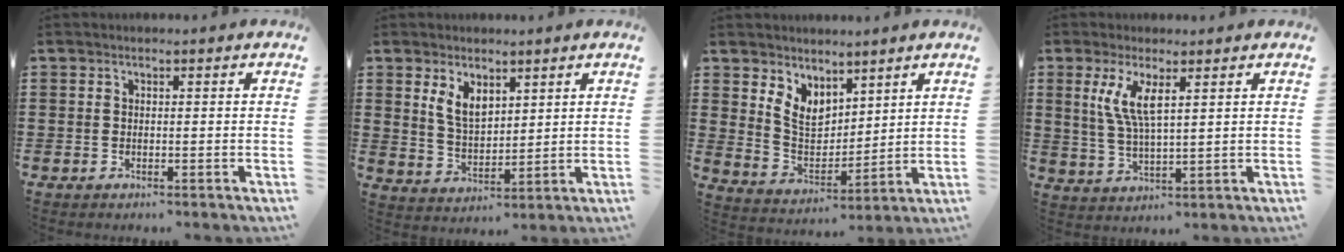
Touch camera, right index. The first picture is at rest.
{"total": 5.0, "force": [2.7, 2.9, 3.1], "torque": [-0.072, 0.007, 0.050]}
{"total": 6.1, "force": [4.0, 4.0, 2.2], "torque": [-0.066, -0.009, 0.077]}
{"total": 5.9, "force": [2.3, 1.4, 5.2], "torque": [-0.118, -0.002, 0.036]}